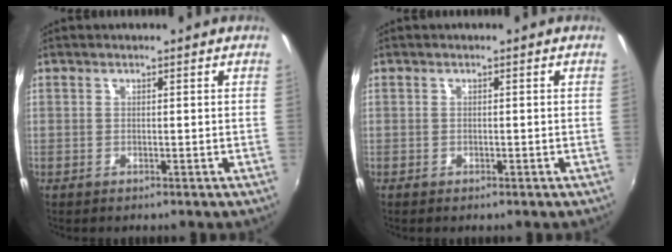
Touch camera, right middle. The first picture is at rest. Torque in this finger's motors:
{"motor_torque": [-0.62, -0.06, -0.01, 0.00]}